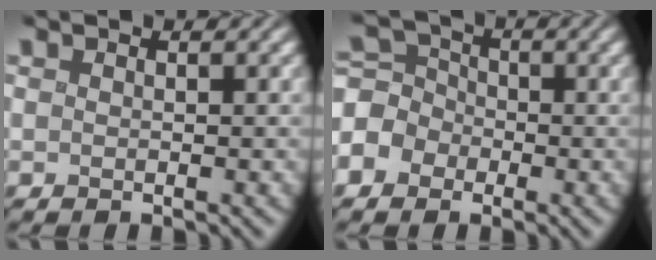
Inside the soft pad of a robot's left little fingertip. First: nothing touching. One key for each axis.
{"total": 4.3, "fx": -2.0, "fy": 3.7, "fz": 1.0, "tx": -0.018, "ty": 0.010, "tz": -0.043}